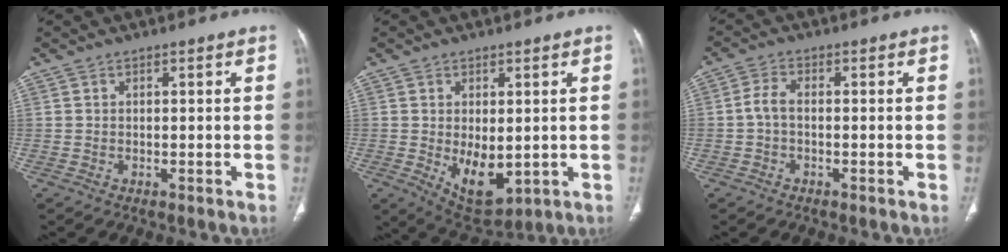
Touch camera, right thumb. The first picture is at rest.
{"total": 9.2, "force": [-0.9, 5.1, 7.6], "torque": [-0.102, -0.018, 0.006]}
{"total": 3.1, "force": [-0.6, 1.7, 2.6], "torque": [-0.057, 0.009, -0.019]}